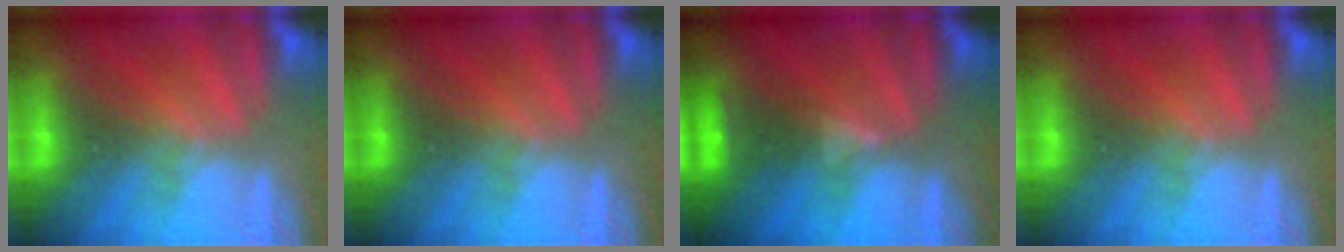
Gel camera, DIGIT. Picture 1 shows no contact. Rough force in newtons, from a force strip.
{"total": 0.0}
{"total": 2.9}
{"total": 0.0}